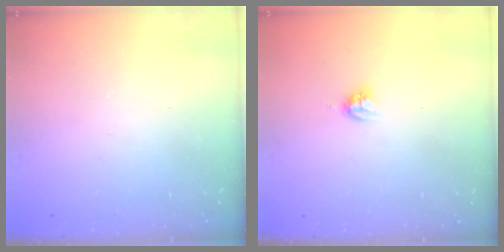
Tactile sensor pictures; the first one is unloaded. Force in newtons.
{"total": 3.9, "press": 3.9, "slide": 0.5}